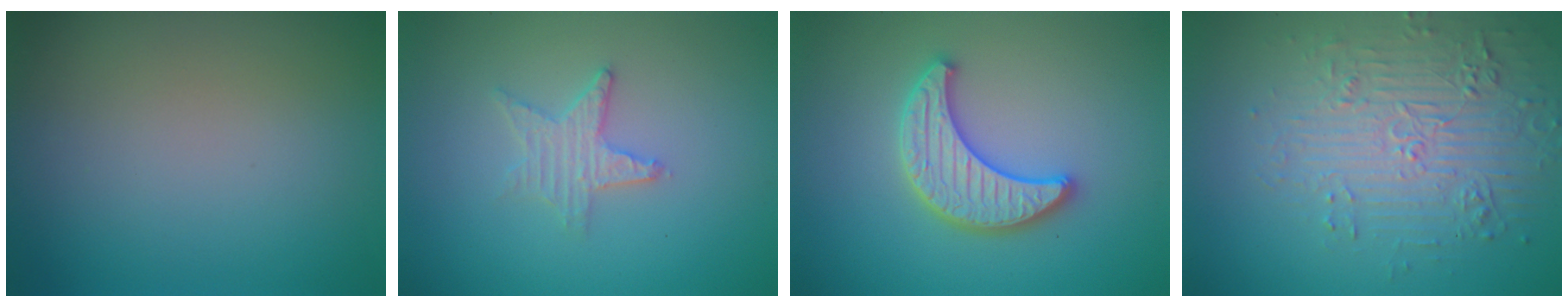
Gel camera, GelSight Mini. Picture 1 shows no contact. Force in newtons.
{"total": 2.3, "press": 2.2, "slide": 0.4}
{"total": 4.0, "press": 3.9, "slide": 0.8}
{"total": 4.7, "press": 4.2, "slide": 2.3}